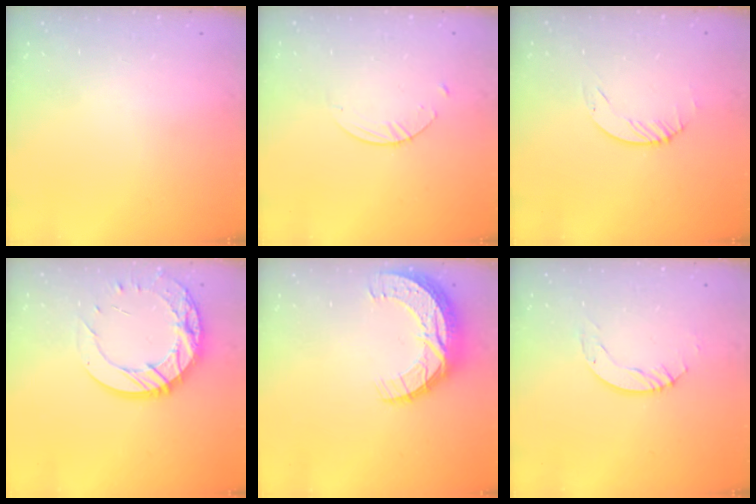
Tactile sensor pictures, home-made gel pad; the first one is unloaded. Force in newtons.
{"total": 2.7, "press": 2.6, "slide": 0.3}
{"total": 1.2, "press": 1.2, "slide": 0.2}
{"total": 16.6, "press": 16.5, "slide": 1.2}
{"total": 12.5, "press": 12.5, "slide": 0.7}
{"total": 5.6, "press": 5.5, "slide": 0.5}